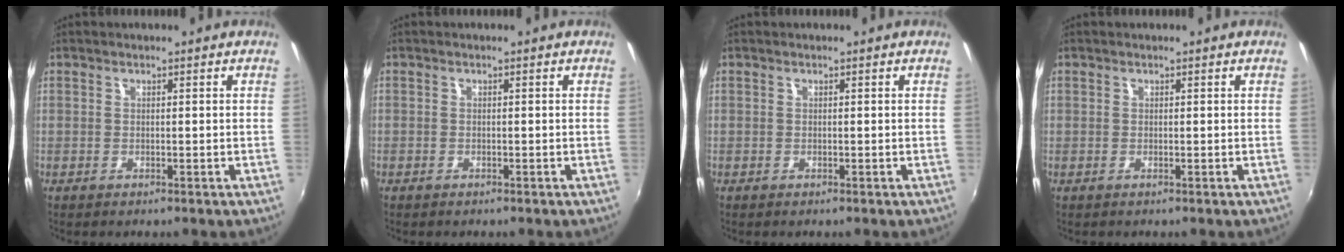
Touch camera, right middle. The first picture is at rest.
{"total": 0.8, "force": [-0.6, 0.5, 0.0], "torque": [-0.003, 0.001, -0.012]}
{"total": 0.0}
{"total": 0.0}